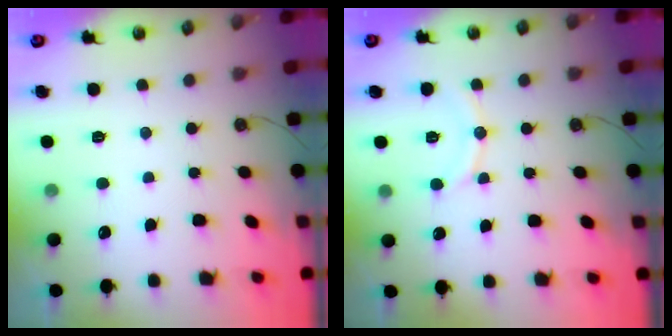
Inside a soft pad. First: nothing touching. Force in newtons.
{"total": 8.1, "press": 8.1, "slide": 0.8}